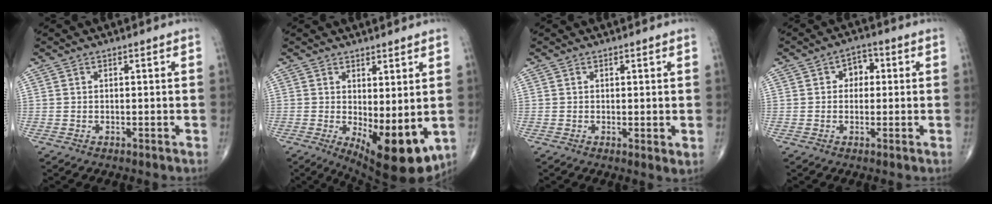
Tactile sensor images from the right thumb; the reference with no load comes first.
{"total": 11.6, "force": [-1.6, 4.4, 10.6], "torque": [-0.147, -0.026, -0.007]}
{"total": 1.8, "force": [0.2, 0.4, 1.7], "torque": [-0.030, -0.009, 0.003]}
{"total": 4.1, "force": [0.7, 3.2, 2.5], "torque": [-0.011, 0.010, 0.002]}